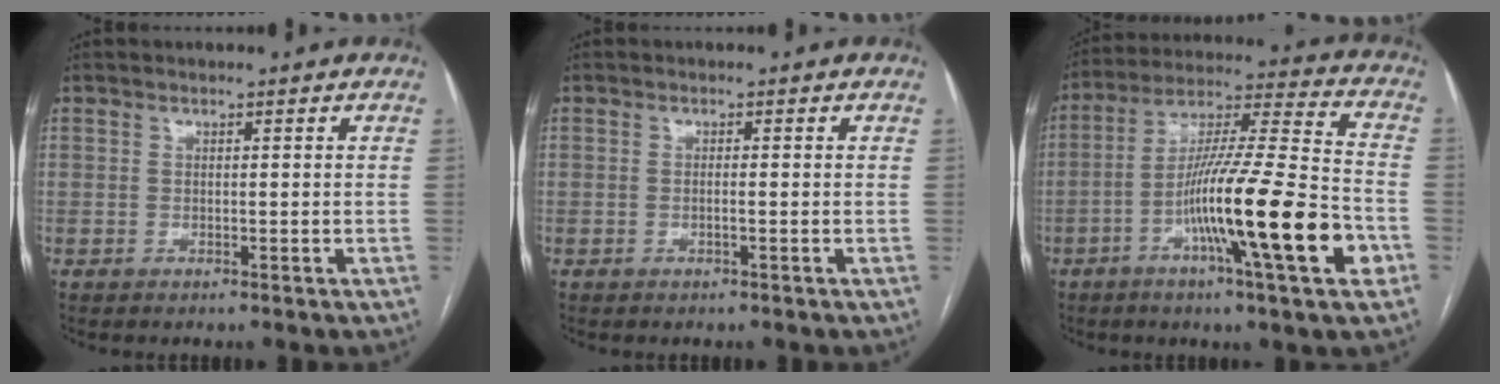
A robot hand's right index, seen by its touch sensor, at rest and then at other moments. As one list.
[{"total": 0.7, "force": [-0.1, 0.0, 0.7], "torque": [-0.010, 0.003, -0.001]}, {"total": 20.5, "force": [-7.1, 0.3, 19.2], "torque": [-0.317, -0.015, -0.122]}]